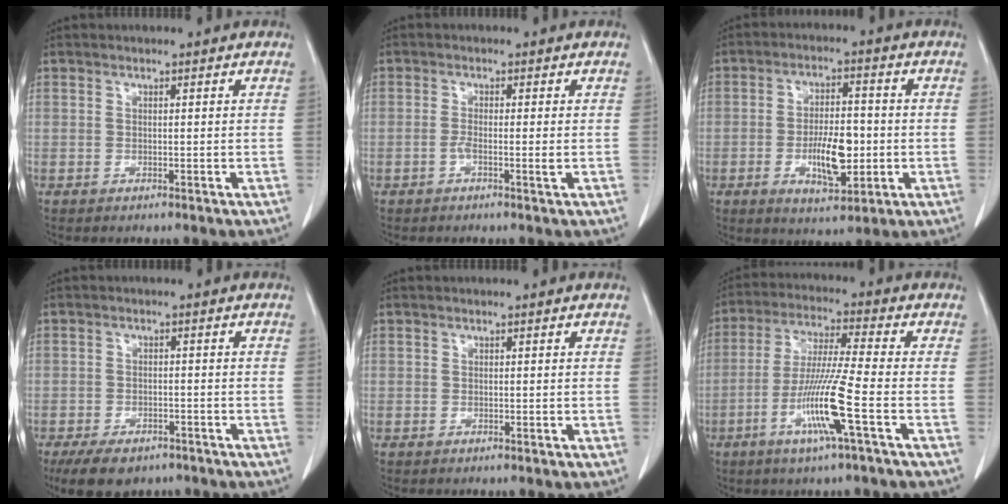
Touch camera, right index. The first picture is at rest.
{"total": 1.9, "force": [-0.6, 0.1, 1.8], "torque": [-0.033, -0.001, -0.012]}
{"total": 8.7, "force": [-1.8, 3.3, 7.9], "torque": [-0.141, -0.001, -0.026]}
{"total": 8.2, "force": [-6.0, 4.2, 3.6], "torque": [-0.055, -0.003, -0.090]}
{"total": 0.0}
{"total": 11.2, "force": [-4.2, -1.0, 10.4], "torque": [-0.207, -0.017, -0.083]}